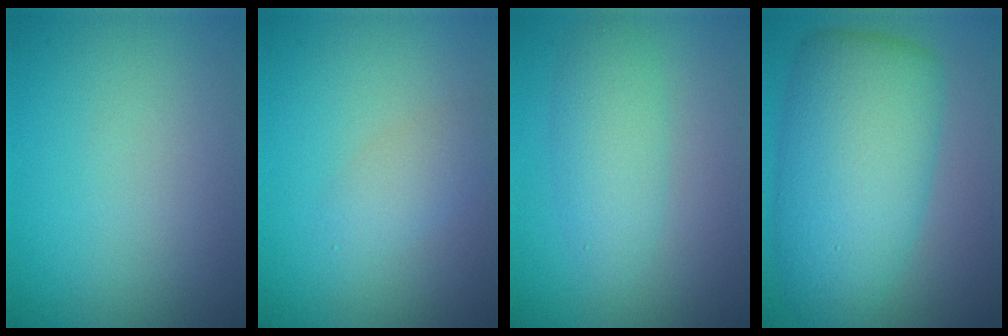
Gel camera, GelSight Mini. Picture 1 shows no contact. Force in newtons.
{"total": 1.8, "press": 1.8, "slide": 0.0}
{"total": 2.9, "press": 2.9, "slide": 0.1}
{"total": 9.3, "press": 9.3, "slide": 0.1}